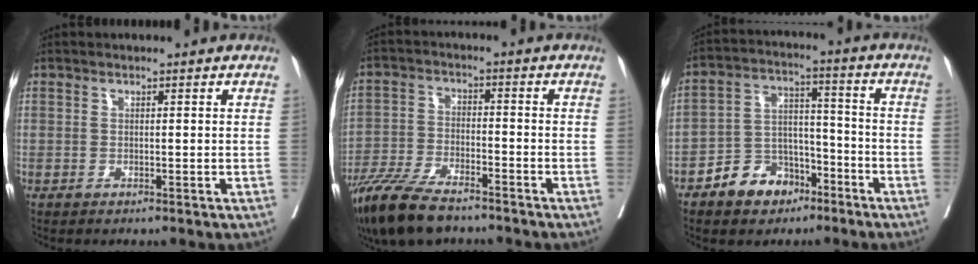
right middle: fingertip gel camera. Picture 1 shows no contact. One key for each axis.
{"total": 12.1, "fx": -9.5, "fy": 3.1, "fz": 6.8, "tx": -0.129, "ty": -0.030, "tz": -0.172}
{"total": 8.9, "fx": -5.7, "fy": 5.8, "fz": 3.7, "tx": -0.069, "ty": 0.024, "tz": -0.097}